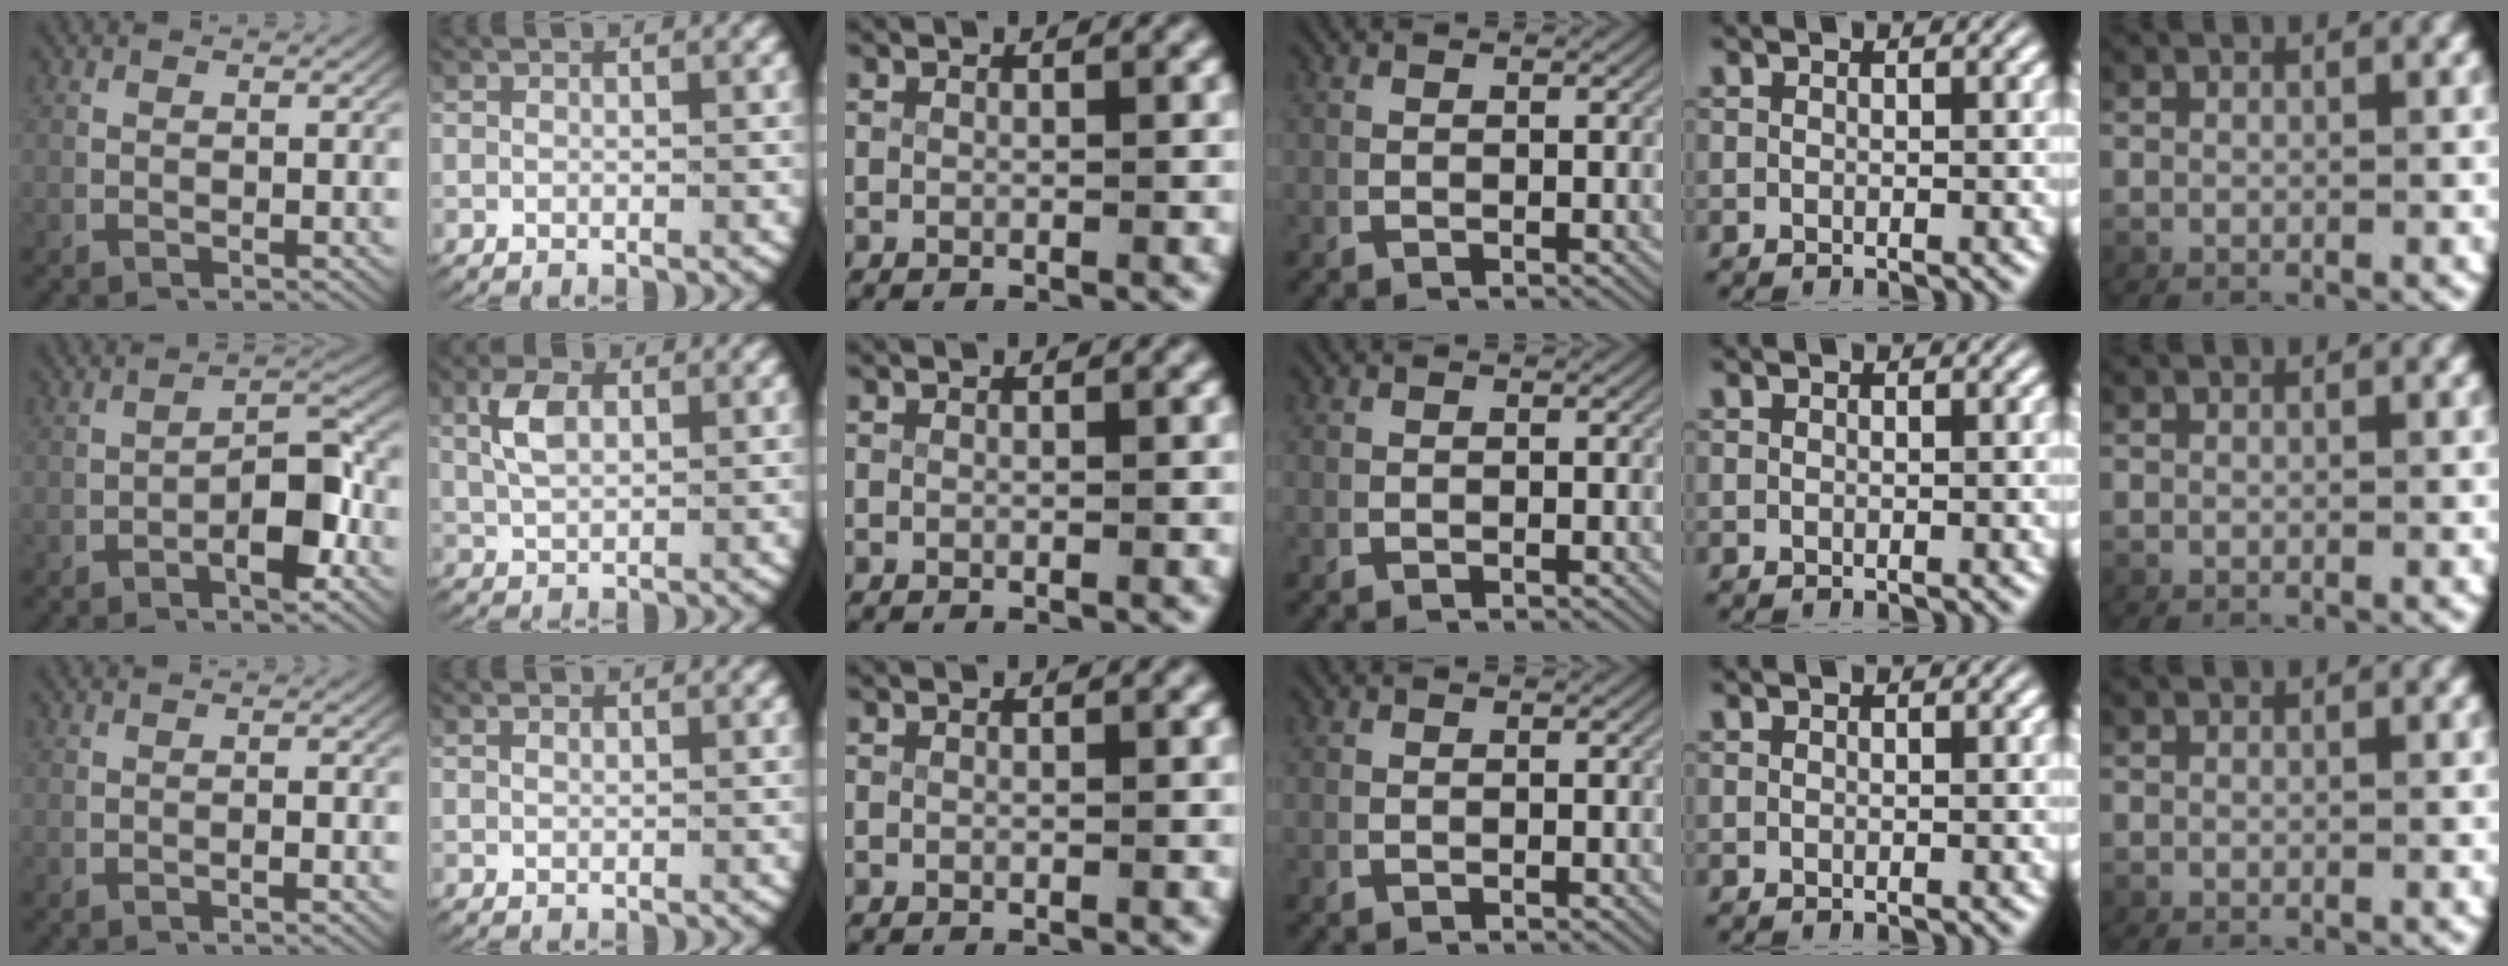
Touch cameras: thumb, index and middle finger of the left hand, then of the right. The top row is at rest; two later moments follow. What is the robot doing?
{"motion": "lift_and_place", "object": "key"}